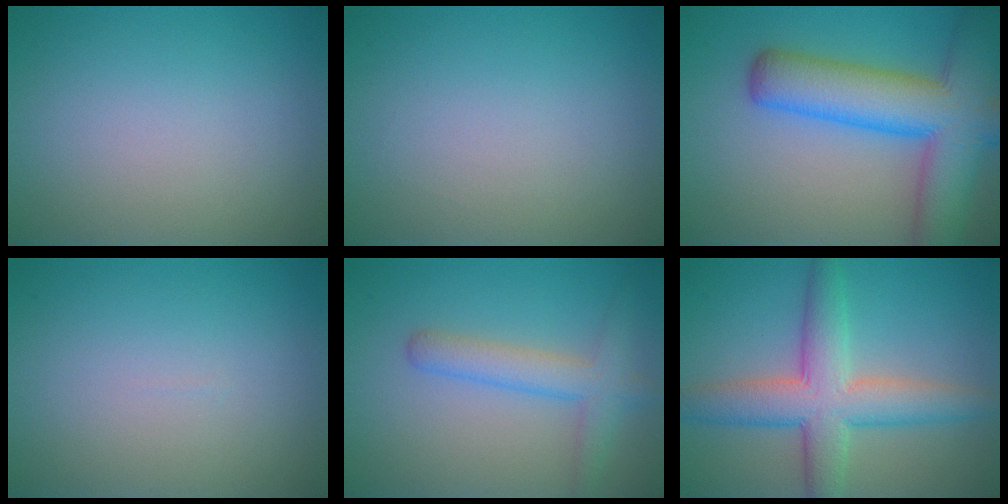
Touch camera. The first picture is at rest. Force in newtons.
{"total": 0.0}
{"total": 11.0, "press": 11.0, "slide": 0.4}
{"total": 0.0}
{"total": 3.5, "press": 3.5, "slide": 0.2}
{"total": 6.8, "press": 6.8, "slide": 0.1}